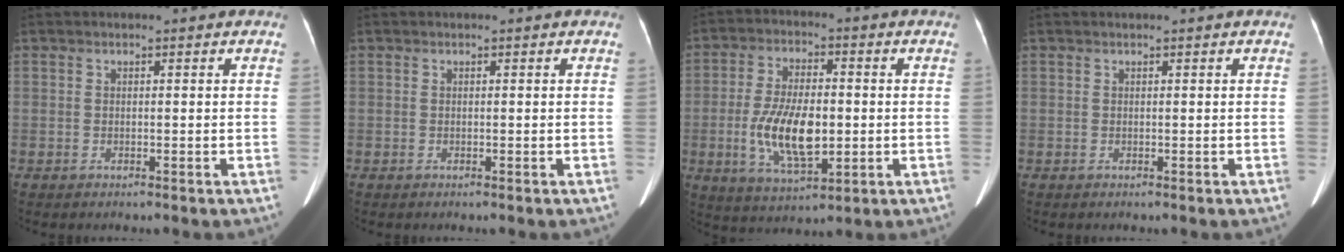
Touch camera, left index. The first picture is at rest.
{"total": 0.0}
{"total": 11.1, "force": [-1.8, 4.4, 10.1], "torque": [-0.208, -0.012, -0.027]}
{"total": 0.0}